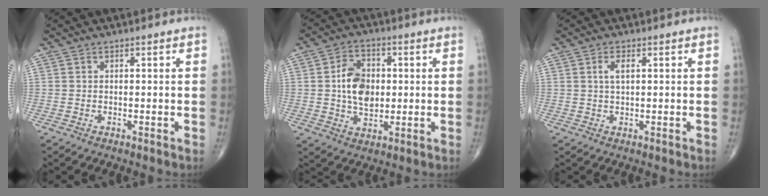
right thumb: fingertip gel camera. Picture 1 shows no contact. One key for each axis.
{"total": 9.4, "fx": 0.5, "fy": 6.4, "fz": 6.8, "tx": -0.097, "ty": 0.004, "tz": 0.007}
{"total": 2.6, "fx": 0.7, "fy": 1.1, "fz": 2.3, "tx": -0.046, "ty": 0.003, "tz": 0.014}